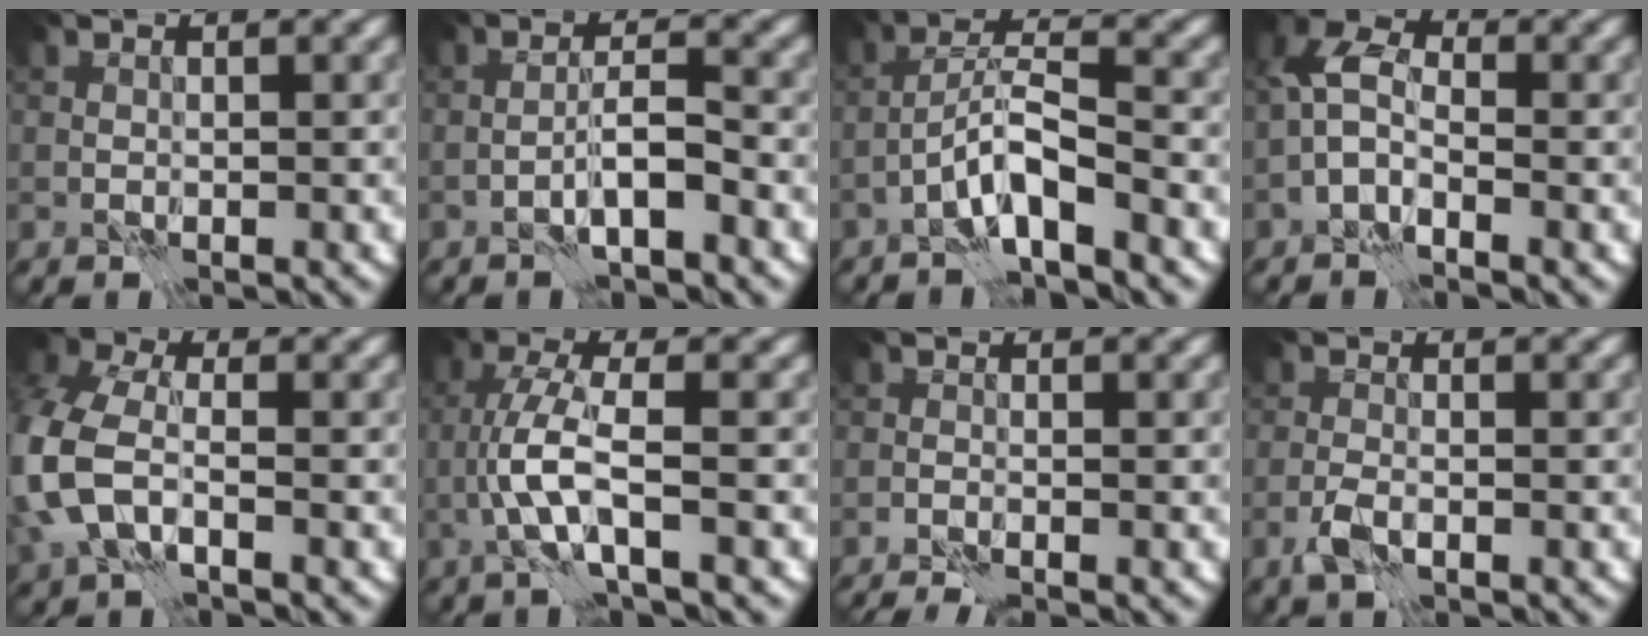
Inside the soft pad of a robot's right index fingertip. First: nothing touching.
{"total": 2.3, "force": [-1.2, -0.1, 2.0], "torque": [-0.034, 0.014, -0.030]}
{"total": 4.1, "force": [-2.7, 0.2, 3.1], "torque": [-0.054, 0.019, -0.057]}
{"total": 3.5, "force": [-1.0, 1.9, 2.8], "torque": [-0.053, 0.019, -0.035]}
{"total": 7.3, "force": [-1.9, 4.7, 5.2], "torque": [-0.153, -0.007, -0.043]}
{"total": 4.2, "force": [-1.2, 0.5, 3.9], "torque": [-0.089, 0.011, -0.032]}
{"total": 1.3, "force": [-1.0, -0.6, 0.6], "torque": [-0.010, 0.002, -0.018]}
{"total": 2.0, "force": [-1.3, 0.6, 1.4], "torque": [-0.034, -0.001, -0.032]}